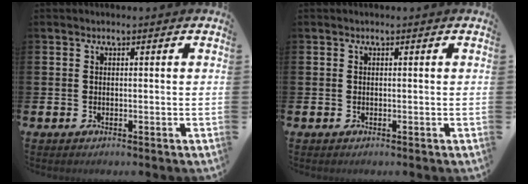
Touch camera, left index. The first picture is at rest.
{"total": 0.0}